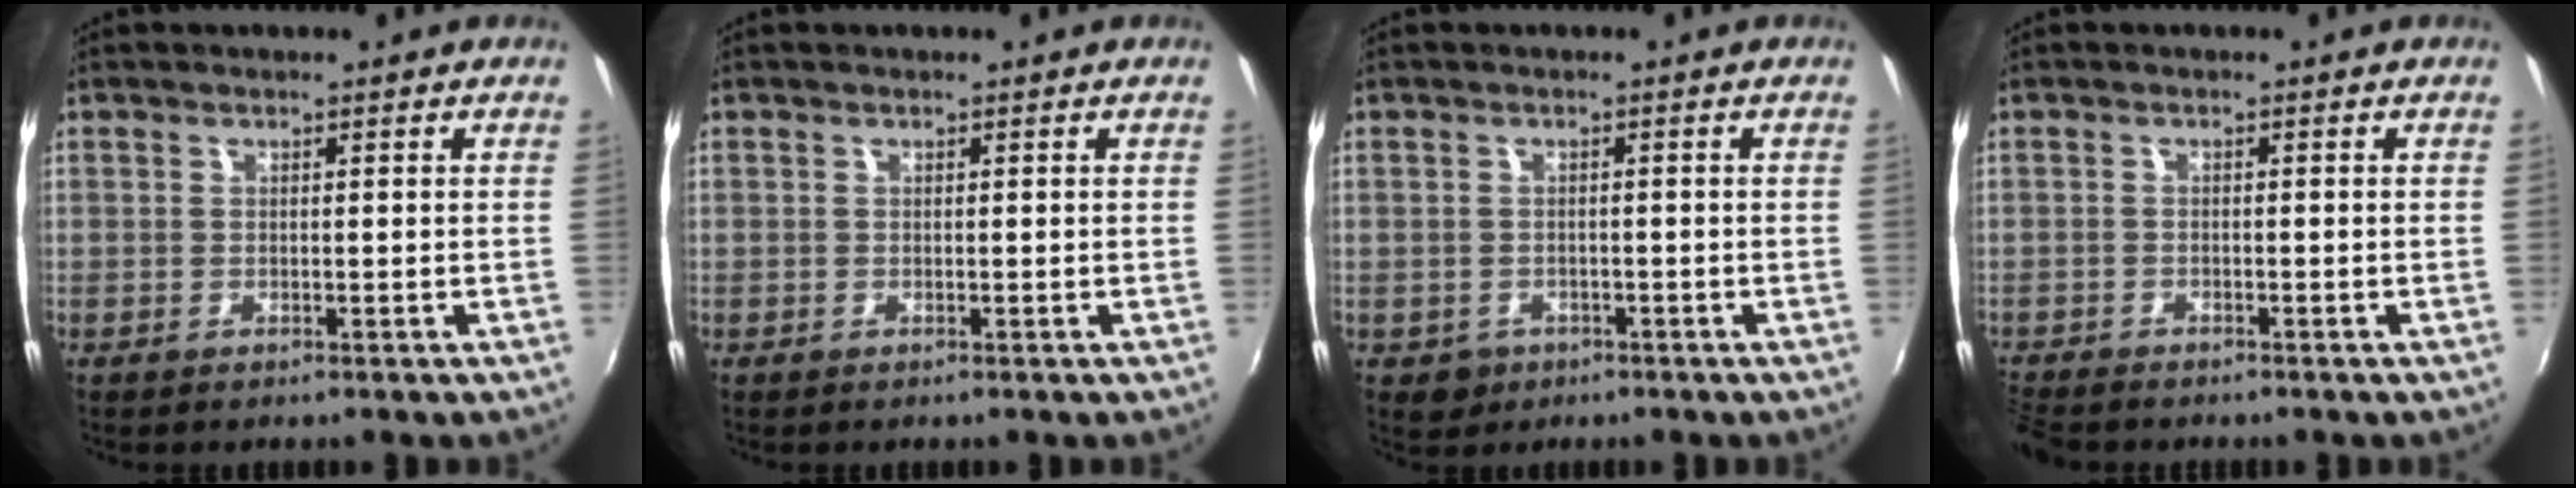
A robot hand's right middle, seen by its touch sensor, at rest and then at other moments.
{"total": 0.0}
{"total": 3.2, "force": [-1.3, 2.8, 0.8], "torque": [-0.024, -0.003, -0.013]}
{"total": 4.8, "force": [-4.4, 0.9, 1.5], "torque": [-0.048, -0.025, -0.084]}